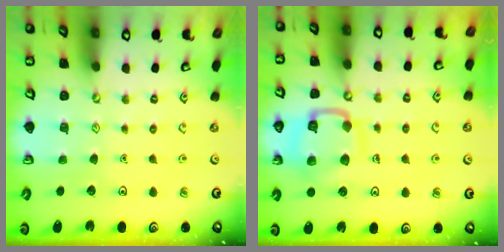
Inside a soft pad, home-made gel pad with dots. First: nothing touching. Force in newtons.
{"total": 13.0, "press": 13.0, "slide": 1.4}